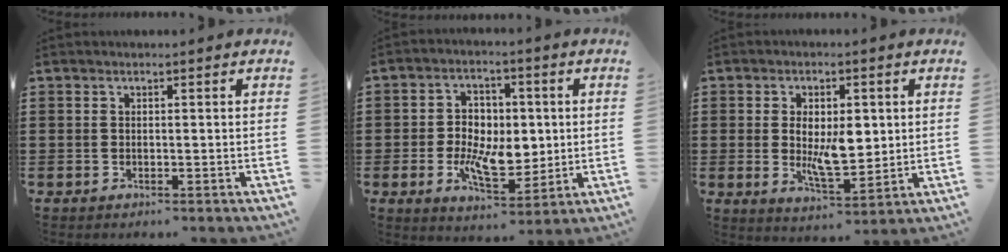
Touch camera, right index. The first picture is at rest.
{"total": 8.7, "force": [-0.6, 5.4, 6.7], "torque": [-0.134, 0.008, -0.013]}
{"total": 7.4, "force": [0.6, 3.6, 6.5], "torque": [-0.103, -0.001, 0.006]}